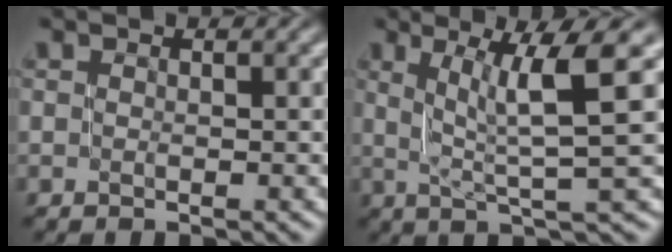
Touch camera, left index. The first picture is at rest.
{"total": 6.3, "force": [2.1, 0.9, 5.9], "torque": [-0.088, 0.011, 0.037]}